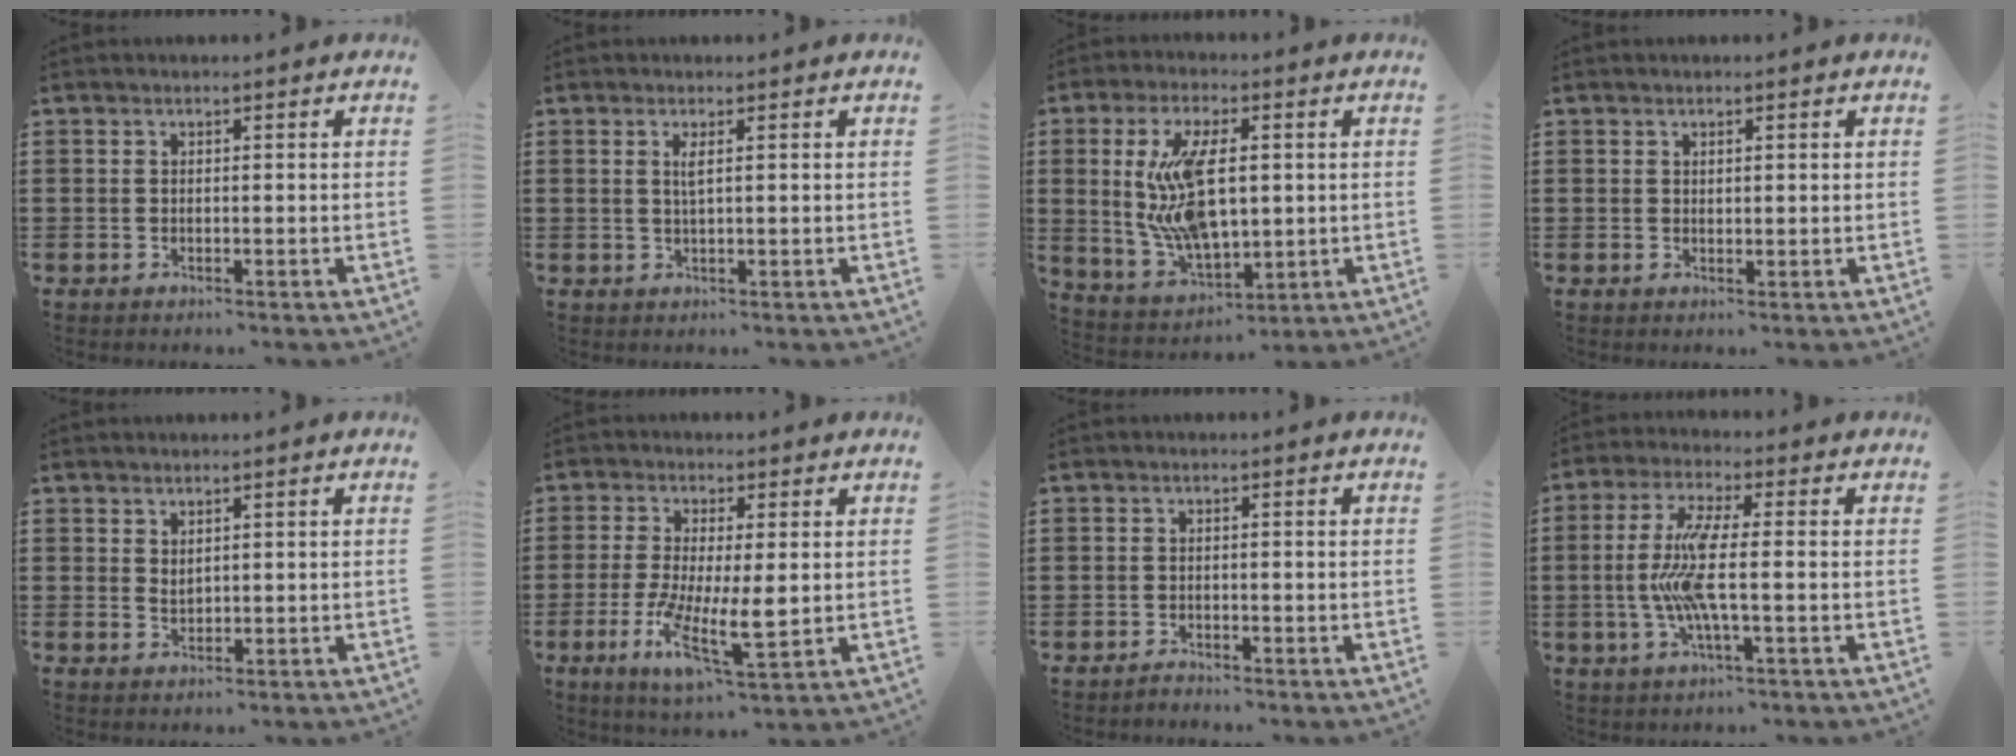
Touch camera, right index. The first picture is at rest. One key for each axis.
{"total": 1.5, "fx": 0.5, "fy": 0.1, "fz": 1.4, "tx": -0.031, "ty": 0.001, "tz": 0.008}
{"total": 12.1, "fx": 1.5, "fy": 5.9, "fz": 10.4, "tx": -0.221, "ty": -0.004, "tz": 0.023}
{"total": 0.7, "fx": 0.4, "fy": 0.3, "fz": 0.4, "tx": -0.009, "ty": 0.003, "tz": 0.008}
{"total": 1.3, "fx": 1.0, "fy": 0.6, "fz": 0.7, "tx": -0.014, "ty": 0.003, "tz": 0.018}
{"total": 8.4, "fx": -1.3, "fy": 2.6, "fz": 7.9, "tx": -0.158, "ty": -0.014, "tz": -0.018}
{"total": 0.9, "fx": -0.8, "fy": 0.3, "fz": 0.1, "tx": -0.003, "ty": 0.002, "tz": -0.019}
{"total": 8.7, "fx": -1.0, "fy": 1.5, "fz": 8.5, "tx": -0.200, "ty": -0.022, "tz": -0.032}